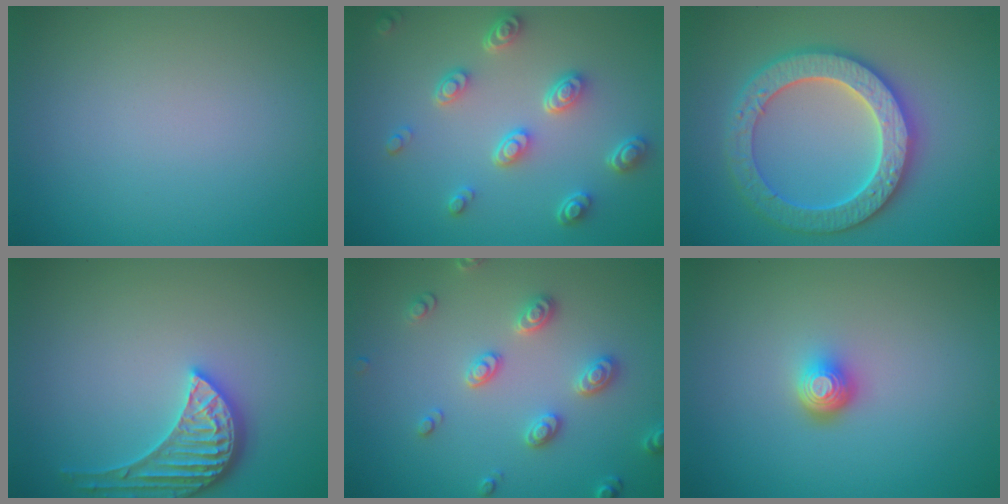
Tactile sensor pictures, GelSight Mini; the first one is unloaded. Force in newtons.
{"total": 4.5, "press": 3.4, "slide": 2.9}
{"total": 6.4, "press": 6.3, "slide": 1.4}
{"total": 3.8, "press": 3.6, "slide": 1.4}
{"total": 2.9, "press": 2.8, "slide": 0.4}
{"total": 2.3, "press": 1.5, "slide": 1.7}